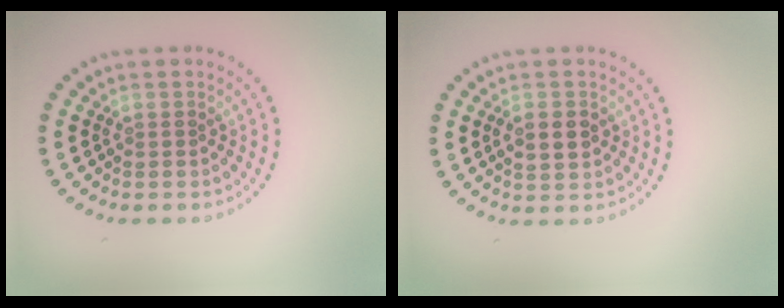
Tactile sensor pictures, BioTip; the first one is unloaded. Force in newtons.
{"total": 2.4, "press": 2.4, "slide": 0.1}